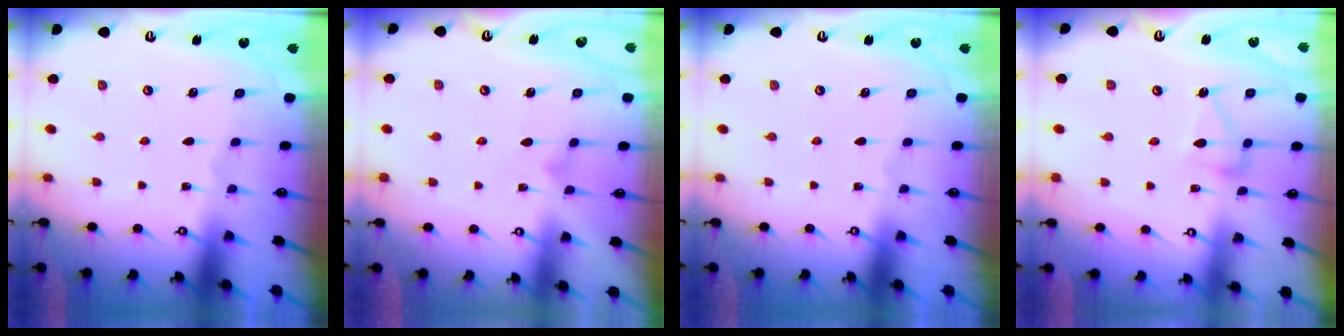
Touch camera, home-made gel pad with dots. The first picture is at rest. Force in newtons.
{"total": 4.4, "press": 4.4, "slide": 0.3}
{"total": 0.0}
{"total": 6.1, "press": 6.1, "slide": 0.4}